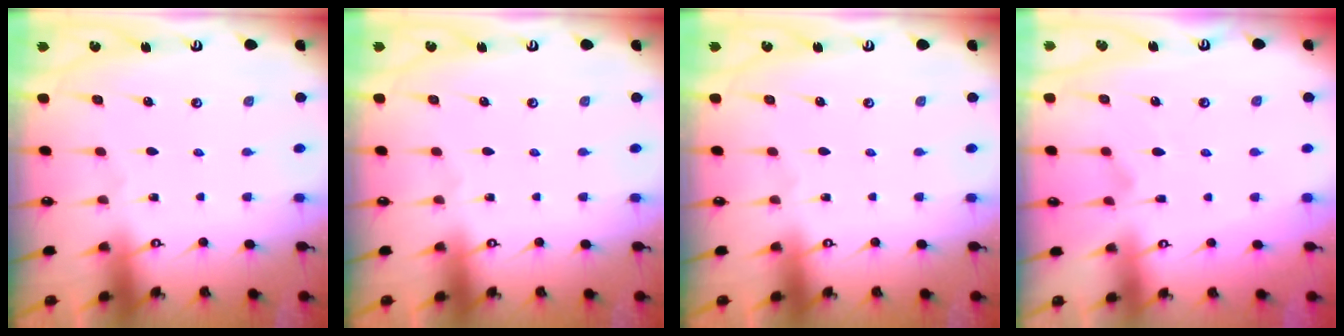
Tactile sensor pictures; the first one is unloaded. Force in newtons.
{"total": 0.0}
{"total": 0.0}
{"total": 1.9, "press": 1.5, "slide": 1.2}